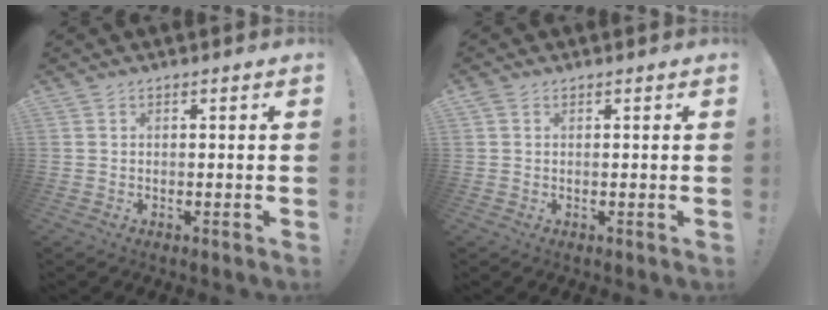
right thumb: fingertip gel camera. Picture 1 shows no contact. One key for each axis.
{"total": 0.7, "fx": 0.6, "fy": 0.3, "fz": -0.1, "tx": 0.001, "ty": 0.001, "tz": 0.011}